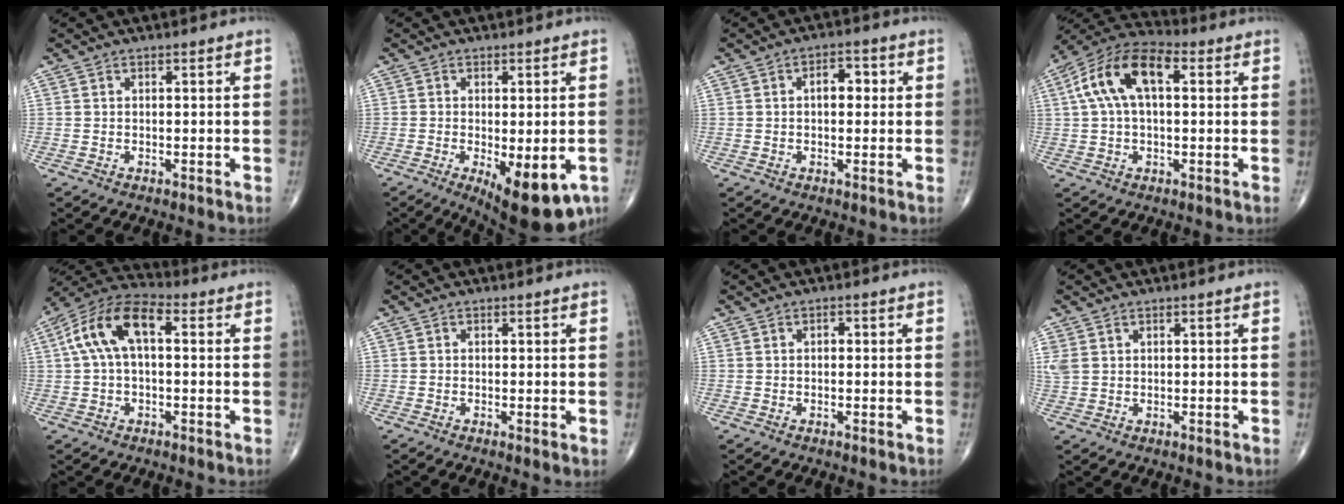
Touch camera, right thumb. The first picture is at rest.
{"total": 12.4, "force": [-5.1, 4.8, 10.2], "torque": [-0.124, -0.008, -0.064]}
{"total": 4.4, "force": [0.6, 2.5, 3.5], "torque": [-0.042, 0.012, 0.005]}
{"total": 13.5, "force": [3.1, 7.0, 11.2], "torque": [-0.219, 0.038, 0.048]}
{"total": 12.3, "force": [2.2, 6.3, 10.4], "torque": [-0.204, 0.041, 0.029]}
{"total": 1.0, "force": [-0.1, 0.3, 1.0], "torque": [-0.020, -0.004, -0.005]}
{"total": 0.9, "force": [0.1, 0.6, 0.7], "torque": [-0.009, 0.003, 0.000]}
{"total": 3.1, "force": [1.2, 2.3, 1.6], "torque": [-0.049, 0.006, 0.034]}